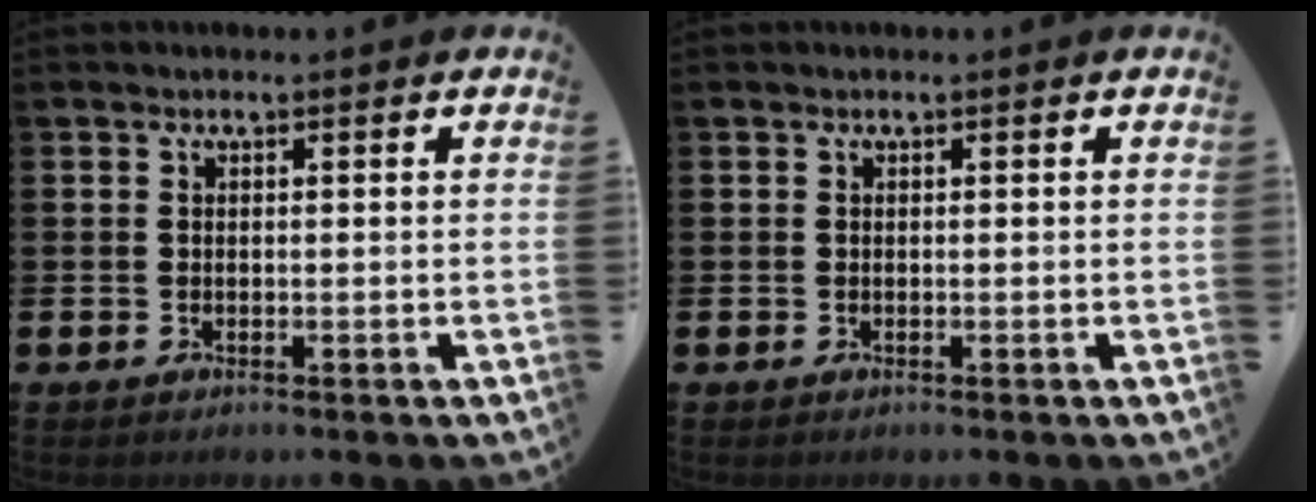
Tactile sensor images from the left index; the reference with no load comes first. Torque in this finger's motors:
{"motor_torque": [0.00, 0.00, 0.00, 0.00]}